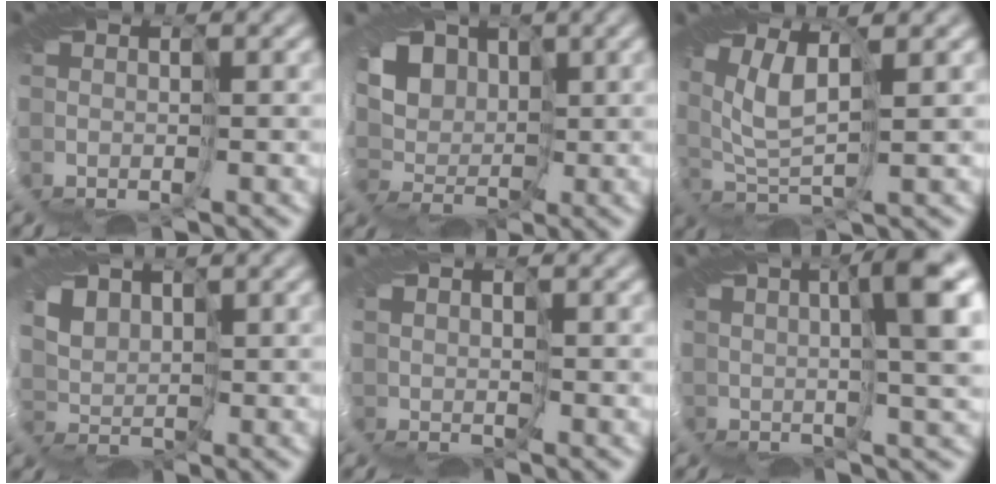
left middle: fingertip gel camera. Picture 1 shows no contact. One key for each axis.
{"total": 7.5, "fx": 2.9, "fy": 5.6, "fz": 4.0, "tx": -0.064, "ty": 0.017, "tz": 0.017}
{"total": 3.6, "fx": 1.3, "fy": 1.2, "fz": 3.2, "tx": -0.088, "ty": 0.002, "tz": 0.022}
{"total": 3.2, "fx": 2.6, "fy": 1.8, "fz": 0.8, "tx": -0.032, "ty": -0.005, "tz": 0.051}
{"total": 0.9, "fx": 0.9, "fy": -0.1, "fz": -0.1, "tx": -0.001, "ty": -0.002, "tz": 0.015}
{"total": 7.7, "fx": 2.6, "fy": 1.0, "fz": 7.2, "tx": -0.095, "ty": 0.014, "tz": 0.039}